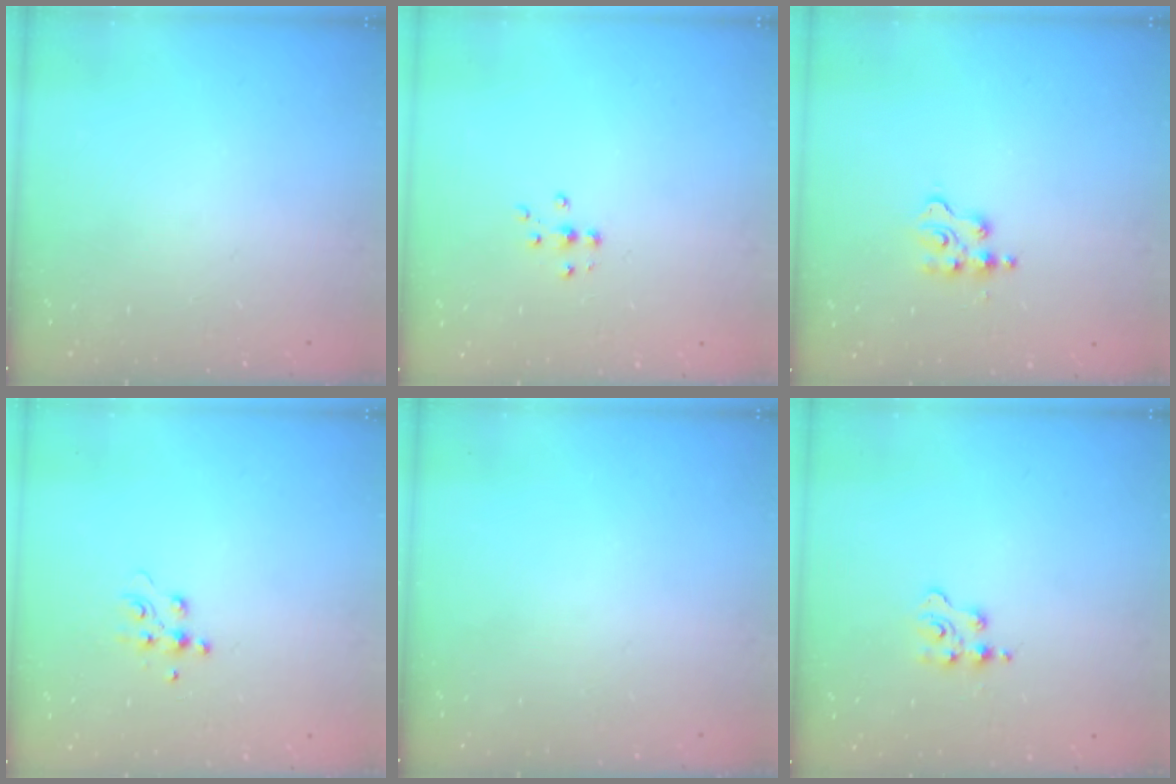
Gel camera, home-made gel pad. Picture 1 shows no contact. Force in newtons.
{"total": 4.9, "press": 4.9, "slide": 0.7}
{"total": 3.7, "press": 3.7, "slide": 0.6}
{"total": 6.8, "press": 6.7, "slide": 1.2}
{"total": 0.0}
{"total": 2.3, "press": 2.3, "slide": 0.3}